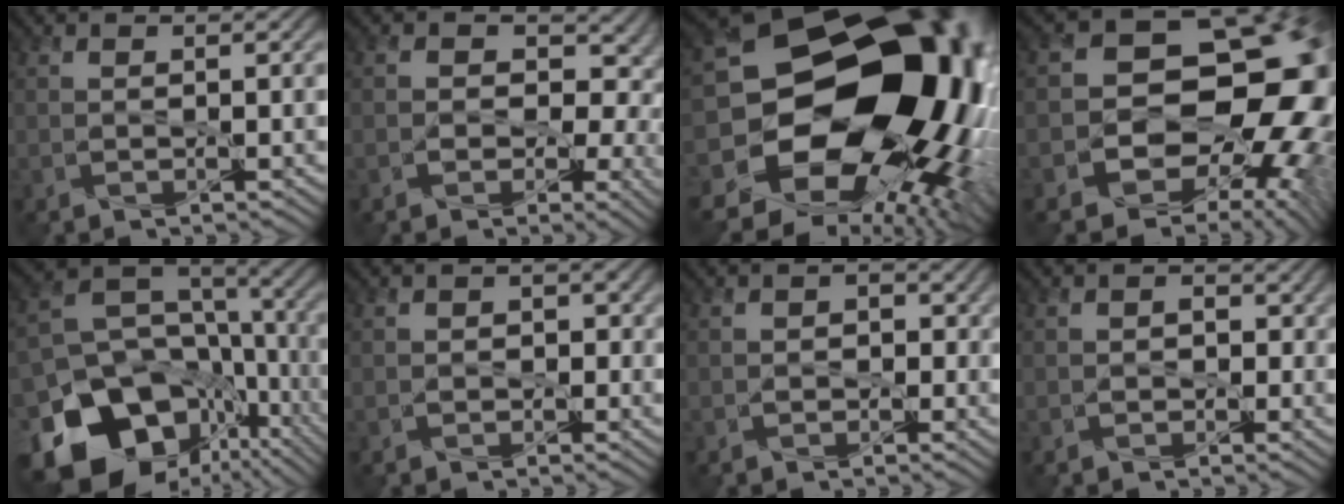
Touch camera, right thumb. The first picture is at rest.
{"total": 8.5, "force": [-0.8, 6.4, 5.6], "torque": [-0.074, -0.006, -0.008]}
{"total": 22.5, "force": [0.1, 17.5, 14.1], "torque": [-0.253, -0.022, 0.001]}
{"total": 19.1, "force": [-3.0, 14.6, 12.0], "torque": [-0.154, -0.016, -0.036]}
{"total": 20.9, "force": [-9.4, 14.9, 11.2], "torque": [-0.243, -0.029, -0.117]}
{"total": 2.5, "force": [-0.5, 2.3, 0.9], "torque": [-0.012, 0.009, -0.012]}
{"total": 3.2, "force": [-0.5, 2.9, 1.4], "torque": [-0.016, 0.010, -0.016]}
{"total": 3.2, "force": [-0.5, 2.8, 1.5], "torque": [-0.023, 0.005, -0.008]}